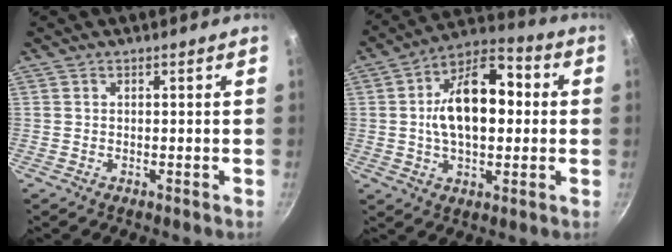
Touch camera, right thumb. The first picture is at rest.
{"total": 16.7, "force": [1.3, 9.3, 13.8], "torque": [-0.207, 0.027, 0.014]}